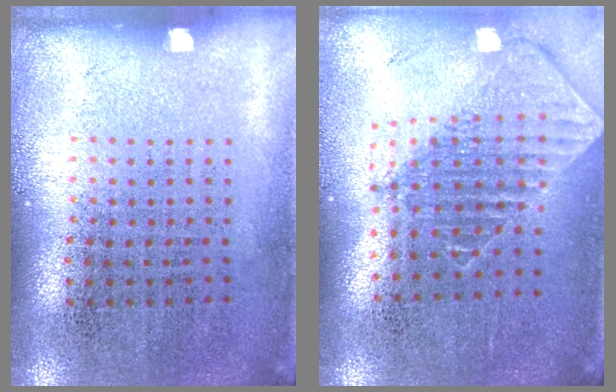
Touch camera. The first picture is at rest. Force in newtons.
{"total": 2.0, "press": 1.5, "slide": 1.3}